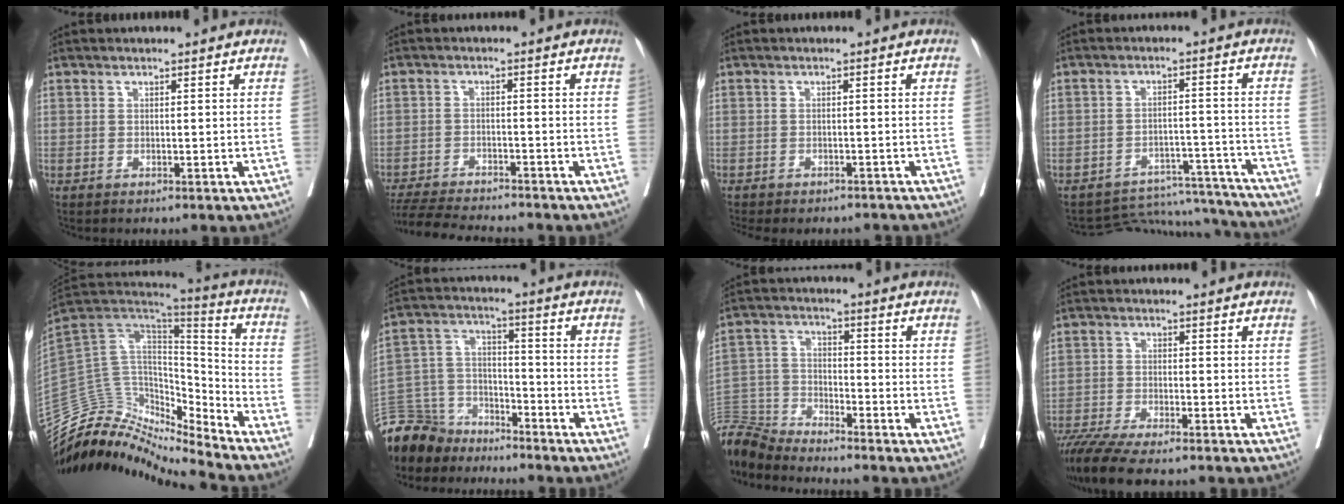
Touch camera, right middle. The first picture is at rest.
{"total": 11.7, "force": [-10.8, 1.1, 4.3], "torque": [-0.070, -0.012, -0.163]}
{"total": 8.2, "force": [-7.4, 2.6, 2.4], "torque": [-0.039, -0.003, -0.087]}
{"total": 12.2, "force": [-12.1, 1.9, -0.6], "torque": [0.018, 0.034, -0.156]}
{"total": 17.8, "force": [-17.1, 3.6, 3.5], "torque": [-0.053, 0.092, -0.290]}
{"total": 10.3, "force": [-9.2, 4.5, 0.2], "torque": [-0.014, 0.027, -0.177]}
{"total": 10.0, "force": [-10.0, 0.0, 0.9], "torque": [-0.023, 0.012, -0.201]}
{"total": 9.6, "force": [-8.1, 1.1, 5.0], "torque": [-0.079, -0.019, -0.133]}